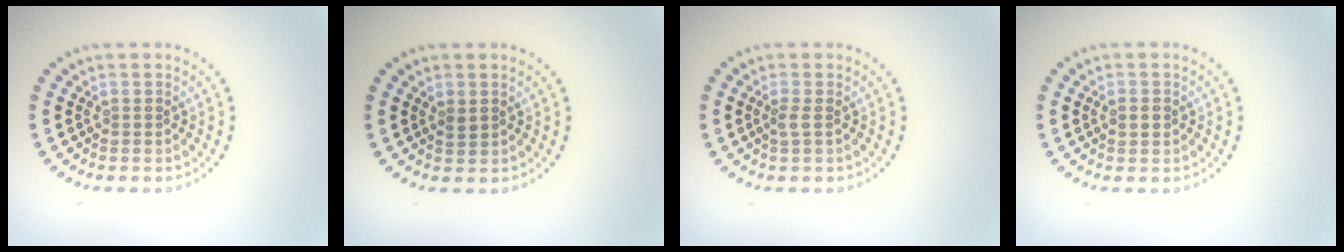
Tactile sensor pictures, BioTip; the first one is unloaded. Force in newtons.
{"total": 0.8, "press": 0.8, "slide": 0.3}
{"total": 0.9, "press": 0.7, "slide": 0.6}
{"total": 0.8, "press": 0.8, "slide": 0.2}